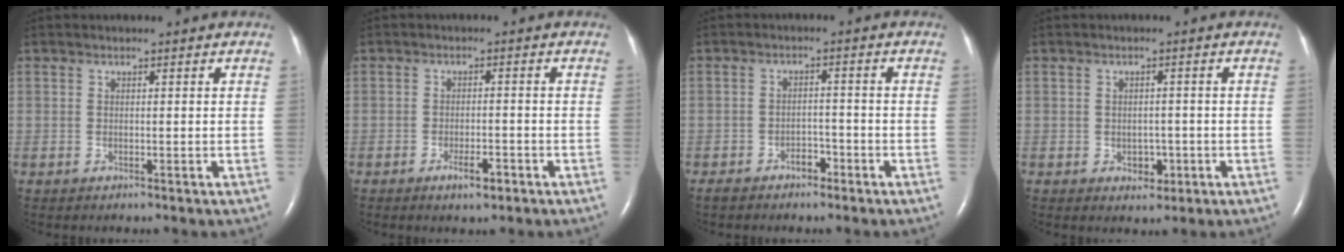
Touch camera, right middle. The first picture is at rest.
{"total": 3.1, "force": [-1.8, 0.8, 2.3], "torque": [-0.042, 0.000, -0.029]}
{"total": 3.0, "force": [-2.2, 1.5, 1.5], "torque": [-0.025, 0.005, -0.034]}
{"total": 2.6, "force": [-0.9, 1.9, 1.6], "torque": [-0.020, 0.002, -0.003]}